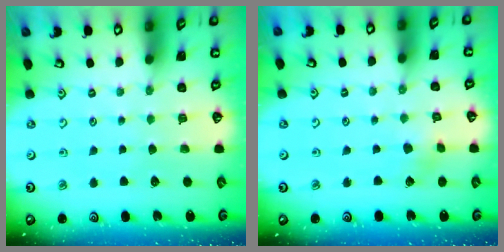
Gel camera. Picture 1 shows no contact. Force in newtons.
{"total": 2.5, "press": 2.4, "slide": 0.7}